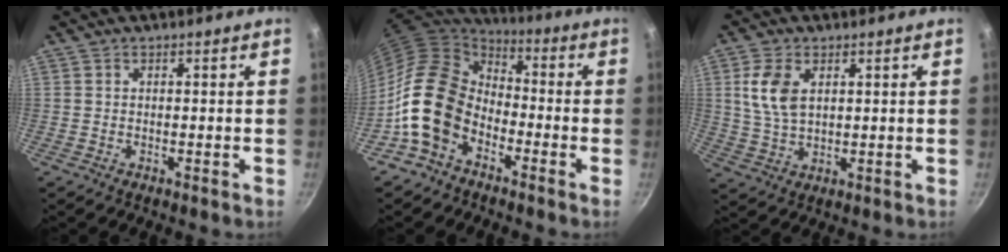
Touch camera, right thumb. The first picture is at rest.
{"total": 15.9, "force": [-6.3, 11.3, 9.2], "torque": [-0.145, 0.055, -0.142]}
{"total": 7.6, "force": [2.3, 4.5, 5.7], "torque": [-0.110, -0.010, 0.047]}